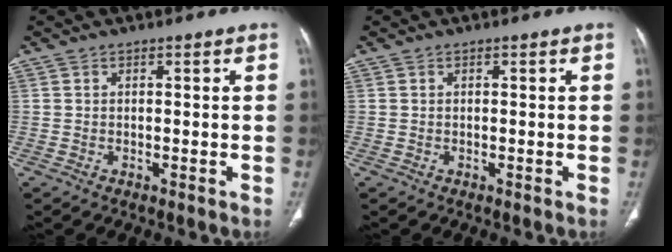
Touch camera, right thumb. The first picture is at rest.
{"total": 0.0}